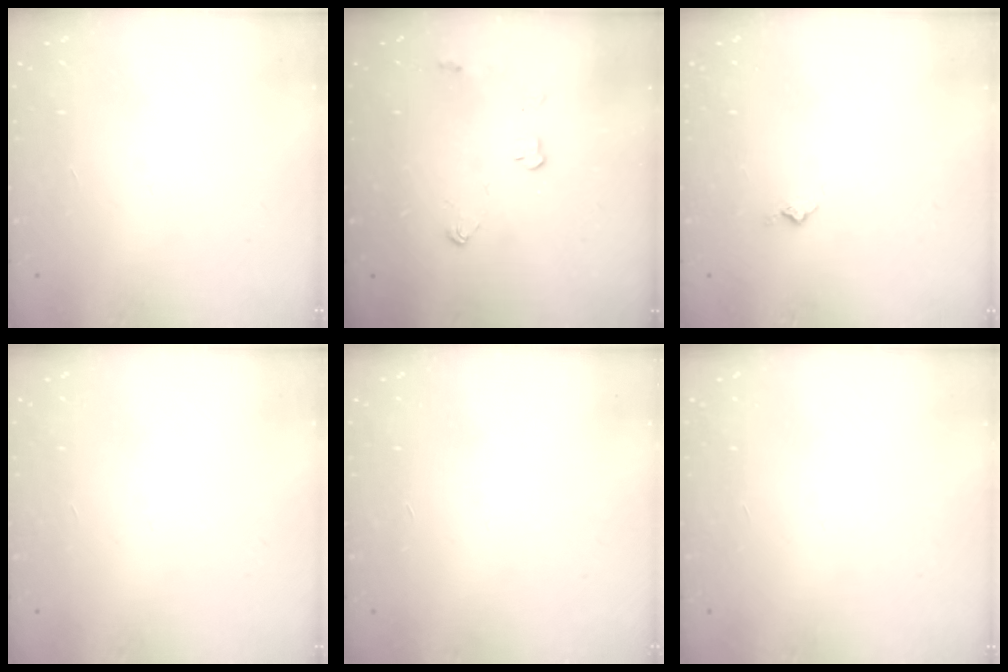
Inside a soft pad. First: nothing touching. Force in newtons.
{"total": 3.8, "press": 3.8, "slide": 0.6}
{"total": 3.3, "press": 3.3, "slide": 0.5}
{"total": 0.0}
{"total": 0.0}
{"total": 0.0}